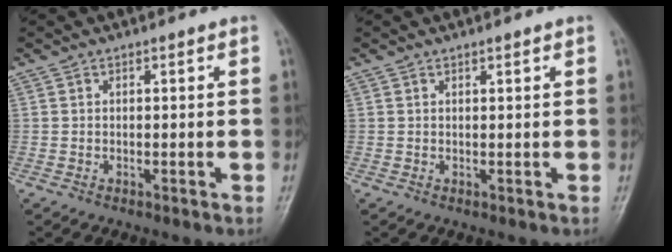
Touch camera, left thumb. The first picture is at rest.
{"total": 0.8, "force": [0.6, 0.1, 0.4], "torque": [-0.007, -0.004, 0.011]}